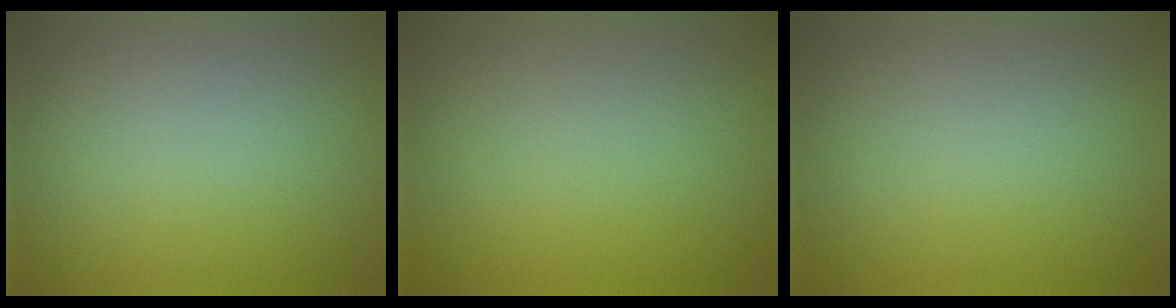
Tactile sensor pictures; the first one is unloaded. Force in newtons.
{"total": 0.0}
{"total": 0.0}